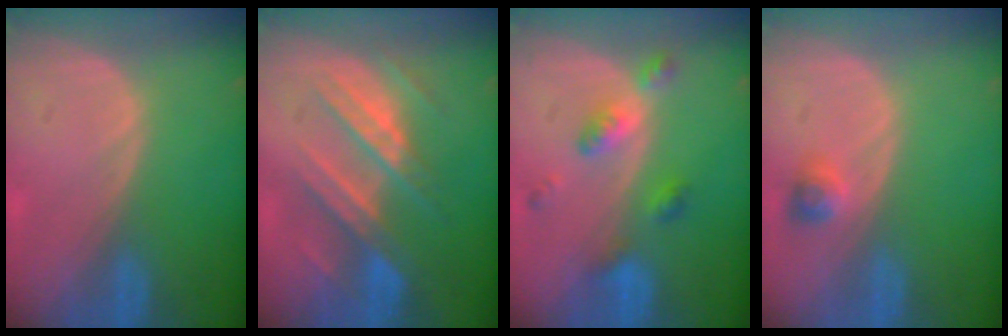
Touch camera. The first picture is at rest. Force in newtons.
{"total": 8.6, "press": 8.3, "slide": 2.4}
{"total": 5.6, "press": 4.8, "slide": 2.8}
{"total": 2.3, "press": 2.2, "slide": 0.7}